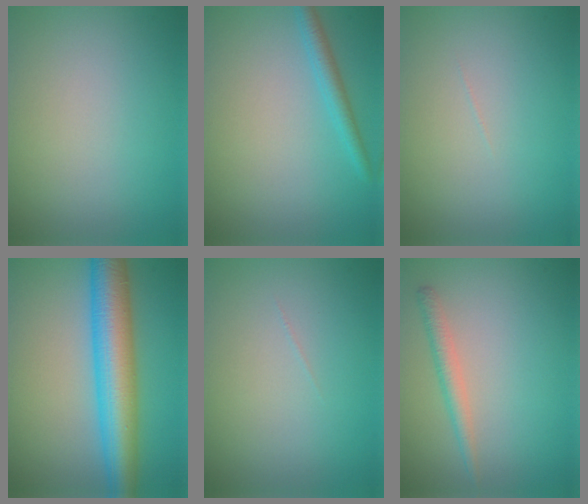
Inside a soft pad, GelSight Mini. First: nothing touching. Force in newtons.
{"total": 2.1, "press": 2.0, "slide": 0.2}
{"total": 0.0}
{"total": 8.5, "press": 8.5, "slide": 0.1}
{"total": 0.0}
{"total": 1.8, "press": 1.8, "slide": 0.1}